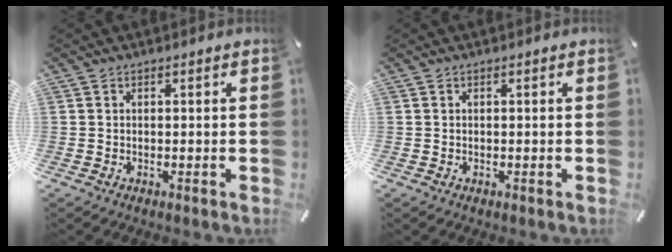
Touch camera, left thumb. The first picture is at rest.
{"total": 0.0}